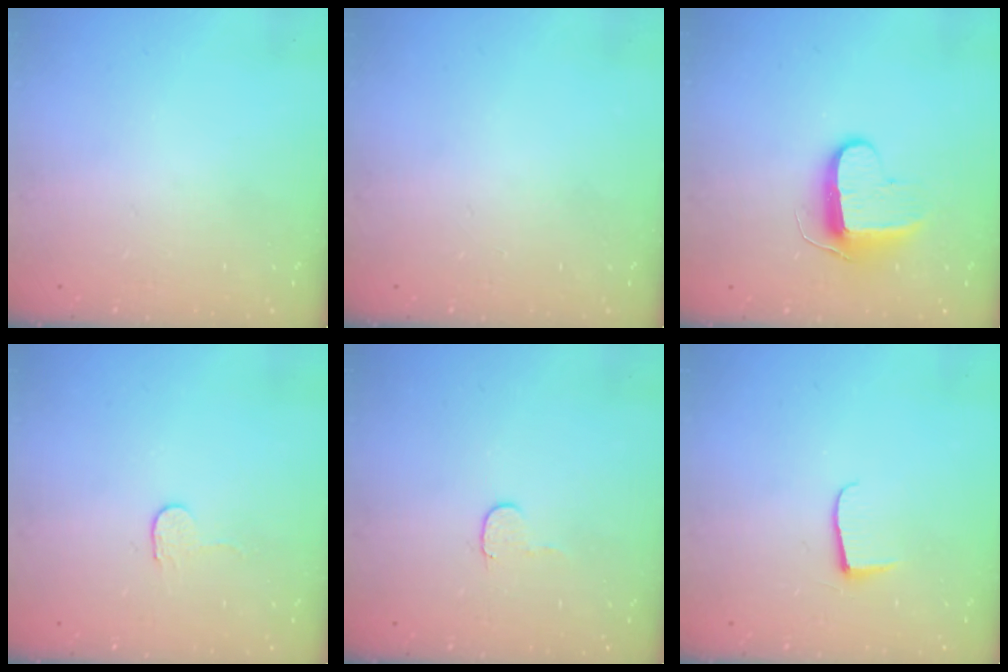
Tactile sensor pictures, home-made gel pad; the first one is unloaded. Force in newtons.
{"total": 0.0}
{"total": 9.7, "press": 9.7, "slide": 0.4}
{"total": 2.7, "press": 2.7, "slide": 0.2}
{"total": 4.4, "press": 4.4, "slide": 0.3}
{"total": 5.1, "press": 5.0, "slide": 0.6}